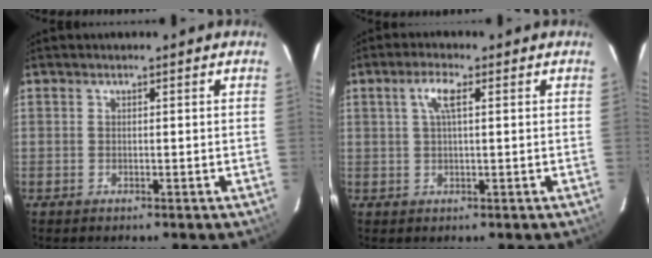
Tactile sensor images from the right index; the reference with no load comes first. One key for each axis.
{"total": 3.7, "fx": 1.2, "fy": 0.9, "fz": 3.4, "tx": -0.069, "ty": 0.008, "tz": 0.023}